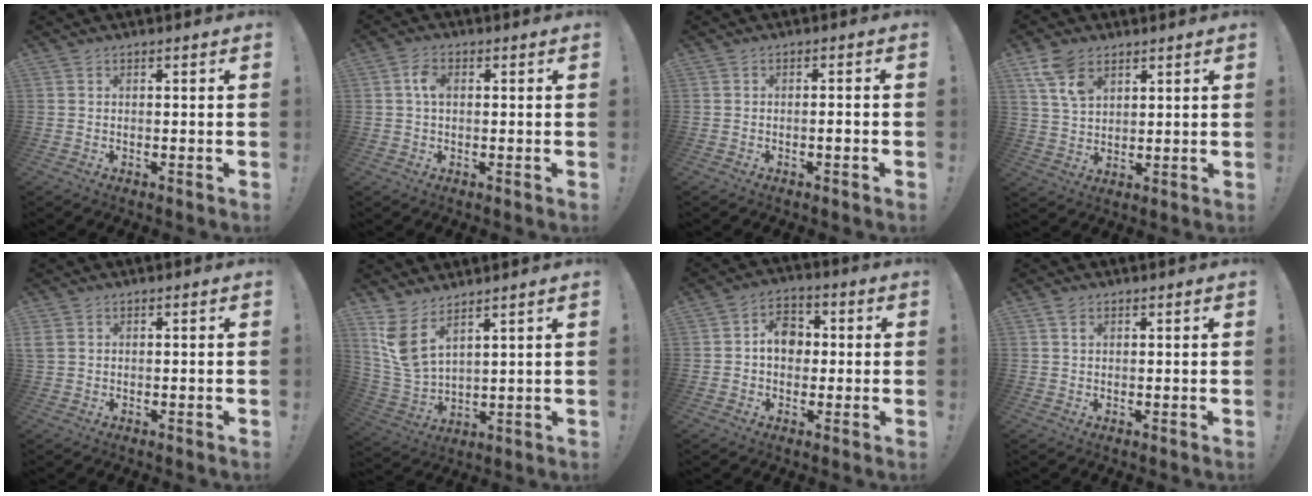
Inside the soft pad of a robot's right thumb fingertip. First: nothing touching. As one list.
[{"total": 4.5, "force": [0.8, 2.7, 3.4], "torque": [-0.056, 0.005, 0.013]}, {"total": 1.8, "force": [-0.9, -0.4, 1.5], "torque": [-0.025, -0.001, -0.015]}, {"total": 9.2, "force": [5.4, 5.6, 5.0], "torque": [-0.089, -0.015, 0.106]}, {"total": 1.7, "force": [0.6, 1.2, 1.1], "torque": [-0.021, 0.005, 0.013]}, {"total": 9.0, "force": [6.1, 3.3, 5.7], "torque": [-0.118, -0.047, 0.122]}, {"total": 8.9, "force": [0.6, 7.1, 5.4], "torque": [-0.067, 0.009, 0.011]}, {"total": 1.4, "force": [0.8, 0.9, 0.7], "torque": [-0.009, 0.000, 0.015]}]